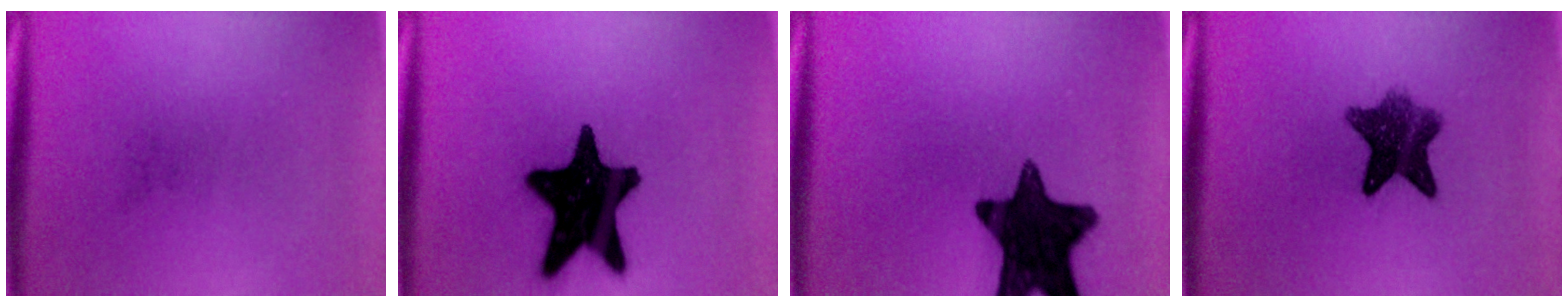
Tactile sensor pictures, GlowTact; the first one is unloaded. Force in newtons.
{"total": 19.1}
{"total": 15.2}
{"total": 8.0}